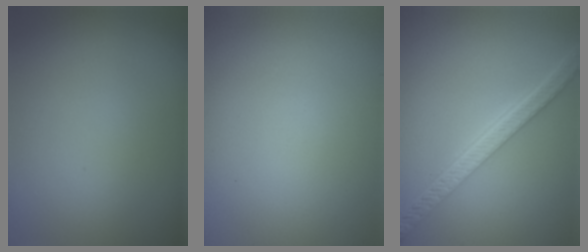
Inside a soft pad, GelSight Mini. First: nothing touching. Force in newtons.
{"total": 0.0}
{"total": 5.2, "press": 4.1, "slide": 3.3}